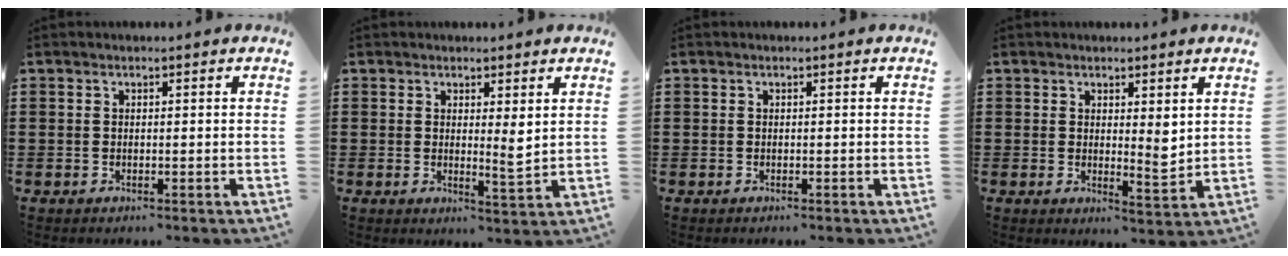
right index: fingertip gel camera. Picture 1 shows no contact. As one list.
[{"total": 3.3, "force": [1.6, 0.6, 2.8], "torque": [-0.041, -0.010, 0.025]}, {"total": 0.0}, {"total": 3.7, "force": [2.4, 1.4, 2.5], "torque": [-0.030, -0.012, 0.038]}]